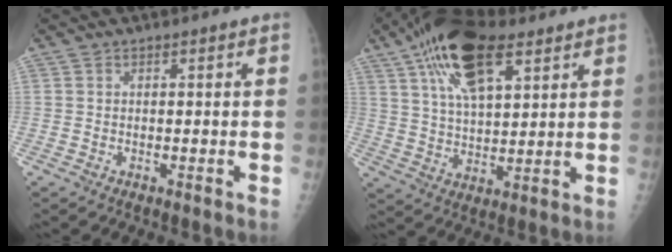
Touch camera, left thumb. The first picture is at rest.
{"total": 16.8, "force": [8.9, 7.2, 12.2], "torque": [-0.195, -0.012, 0.156]}